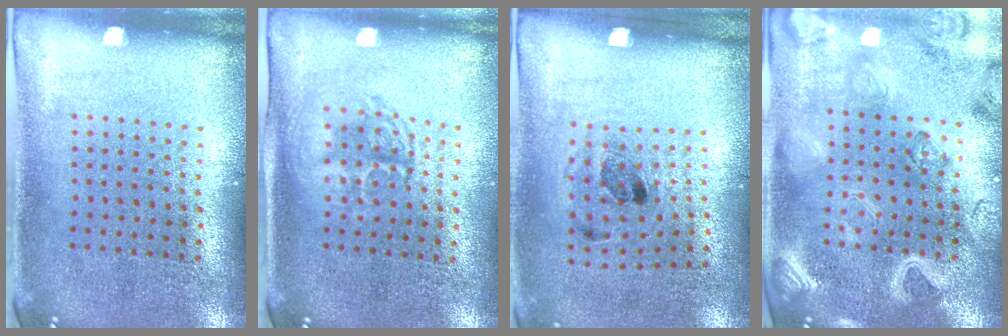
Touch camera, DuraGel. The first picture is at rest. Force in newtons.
{"total": 1.4, "press": 1.3, "slide": 0.5}
{"total": 1.2, "press": 0.7, "slide": 0.9}
{"total": 3.3, "press": 3.1, "slide": 1.0}